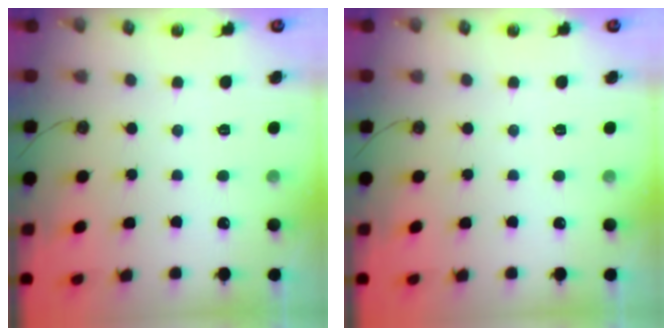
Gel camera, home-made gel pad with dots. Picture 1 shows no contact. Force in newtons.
{"total": 0.0}